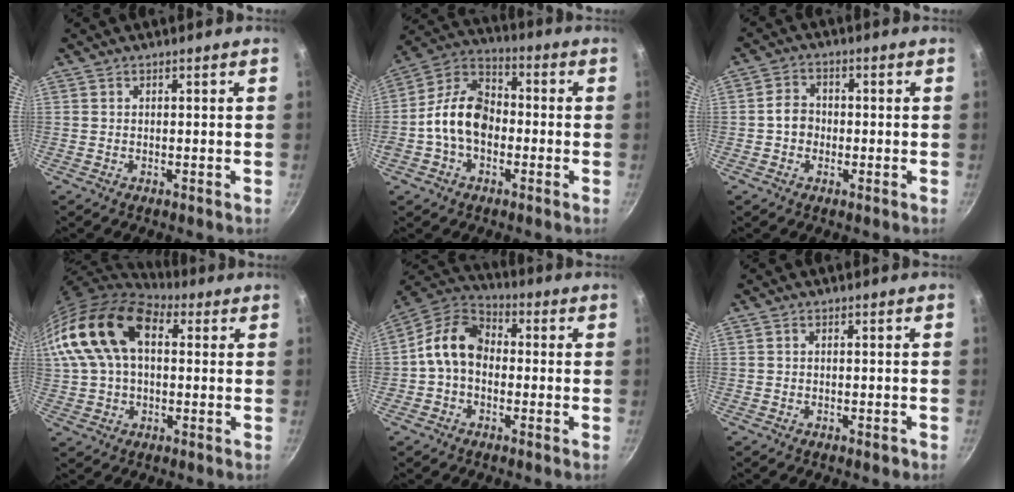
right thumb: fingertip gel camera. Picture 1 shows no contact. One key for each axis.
{"total": 12.7, "fx": -2.1, "fy": 8.9, "fz": 8.9, "tx": -0.128, "ty": 0.040, "tz": -0.058}
{"total": 4.3, "fx": -0.7, "fy": 3.6, "fz": 2.1, "tx": -0.016, "ty": 0.021, "tz": -0.017}
{"total": 18.5, "fx": 4.1, "fy": 11.5, "fz": 13.9, "tx": -0.256, "ty": 0.027, "tz": 0.062}
{"total": 10.4, "fx": -0.7, "fy": 7.8, "fz": 6.8, "tx": -0.098, "ty": 0.036, "tz": -0.034}
{"total": 1.2, "fx": -0.7, "fy": 0.5, "fz": 0.9, "tx": -0.015, "ty": 0.006, "tz": -0.009}